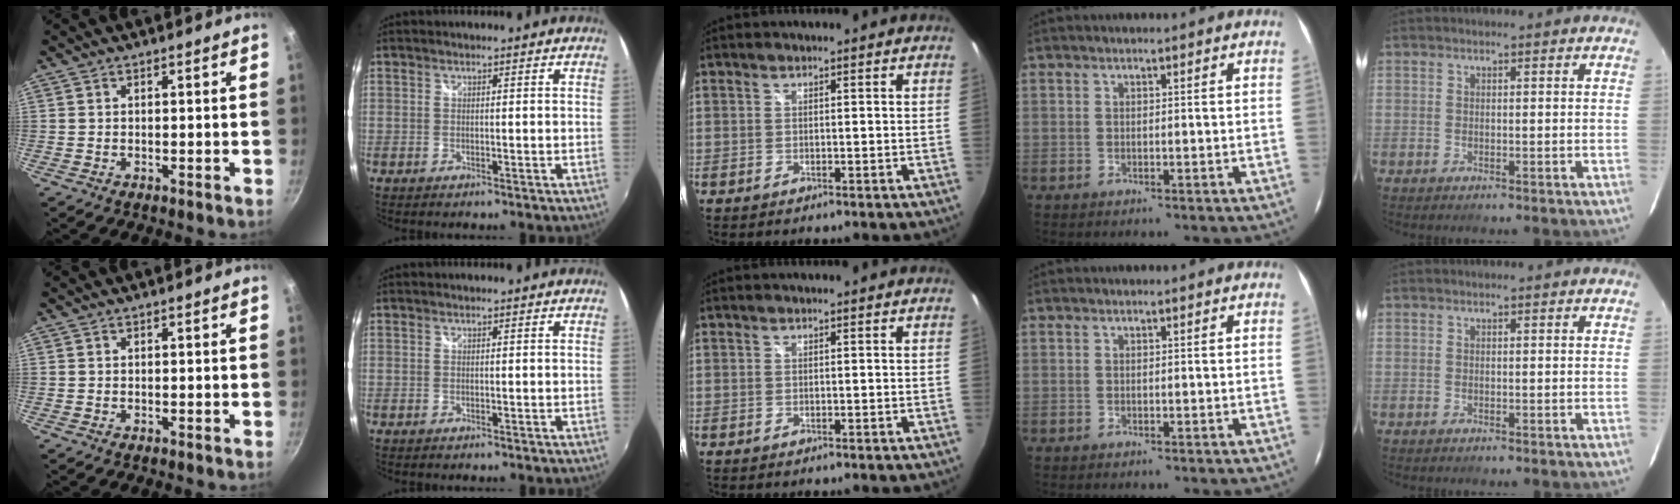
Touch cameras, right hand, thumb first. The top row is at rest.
{}